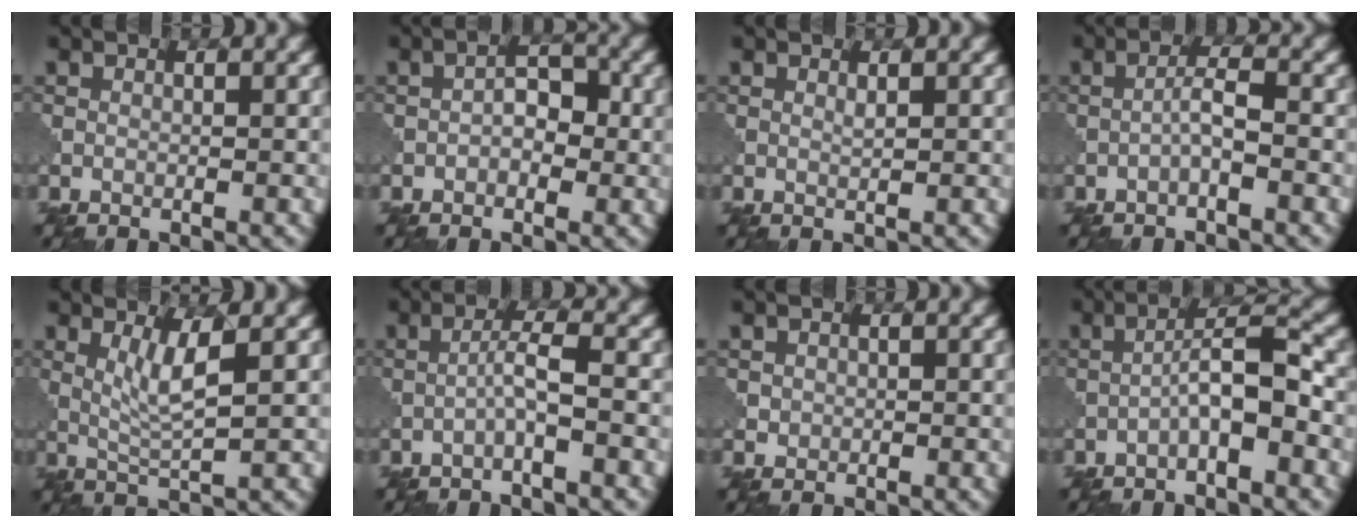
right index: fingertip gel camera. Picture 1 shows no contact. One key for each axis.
{"total": 2.6, "fx": -0.4, "fy": 1.6, "fz": 2.0, "tx": -0.029, "ty": 0.006, "tz": -0.012}
{"total": 0.5, "fx": 0.3, "fy": 0.1, "fz": 0.4, "tx": -0.009, "ty": -0.001, "tz": 0.006}
{"total": 1.9, "fx": -0.8, "fy": 0.2, "fz": 1.7, "tx": -0.034, "ty": 0.010, "tz": -0.019}
{"total": 3.1, "fx": 0.9, "fy": 0.5, "fz": 2.9, "tx": -0.060, "ty": -0.007, "tz": 0.024}
{"total": 2.2, "fx": -0.8, "fy": 0.0, "fz": 2.1, "tx": -0.041, "ty": 0.012, "tz": -0.021}
{"total": 0.9, "fx": 0.1, "fy": 0.8, "fz": 0.2, "tx": 0.001, "ty": -0.003, "tz": 0.003}
{"total": 4.4, "fx": -1.3, "fy": 0.9, "fz": 4.1, "tx": -0.070, "ty": 0.017, "tz": -0.031}